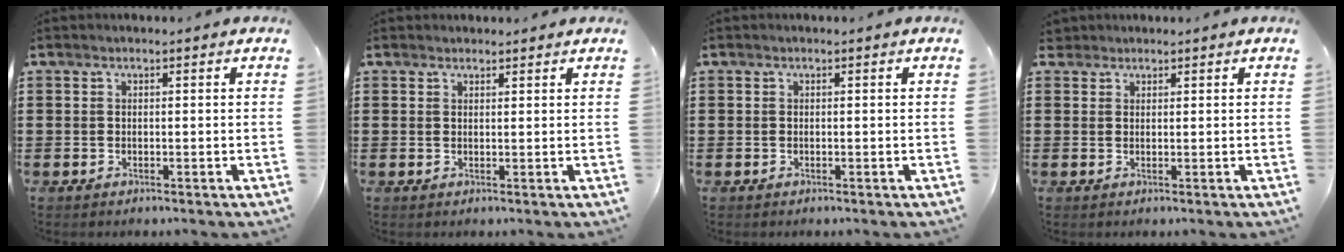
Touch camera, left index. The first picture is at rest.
{"total": 1.2, "force": [1.2, 0.3, 0.1], "torque": [-0.005, 0.001, 0.023]}
{"total": 0.0}
{"total": 1.5, "force": [1.3, 0.7, 0.2], "torque": [-0.010, 0.005, 0.026]}